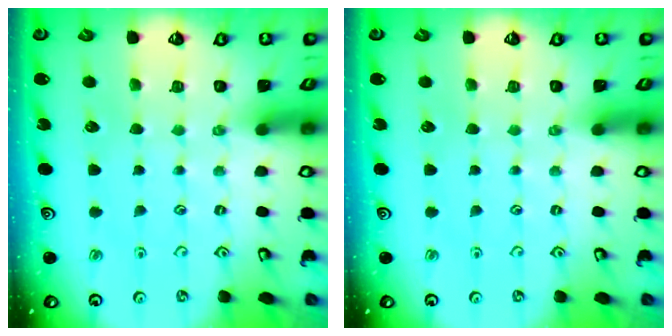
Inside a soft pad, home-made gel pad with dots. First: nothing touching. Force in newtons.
{"total": 0.0}